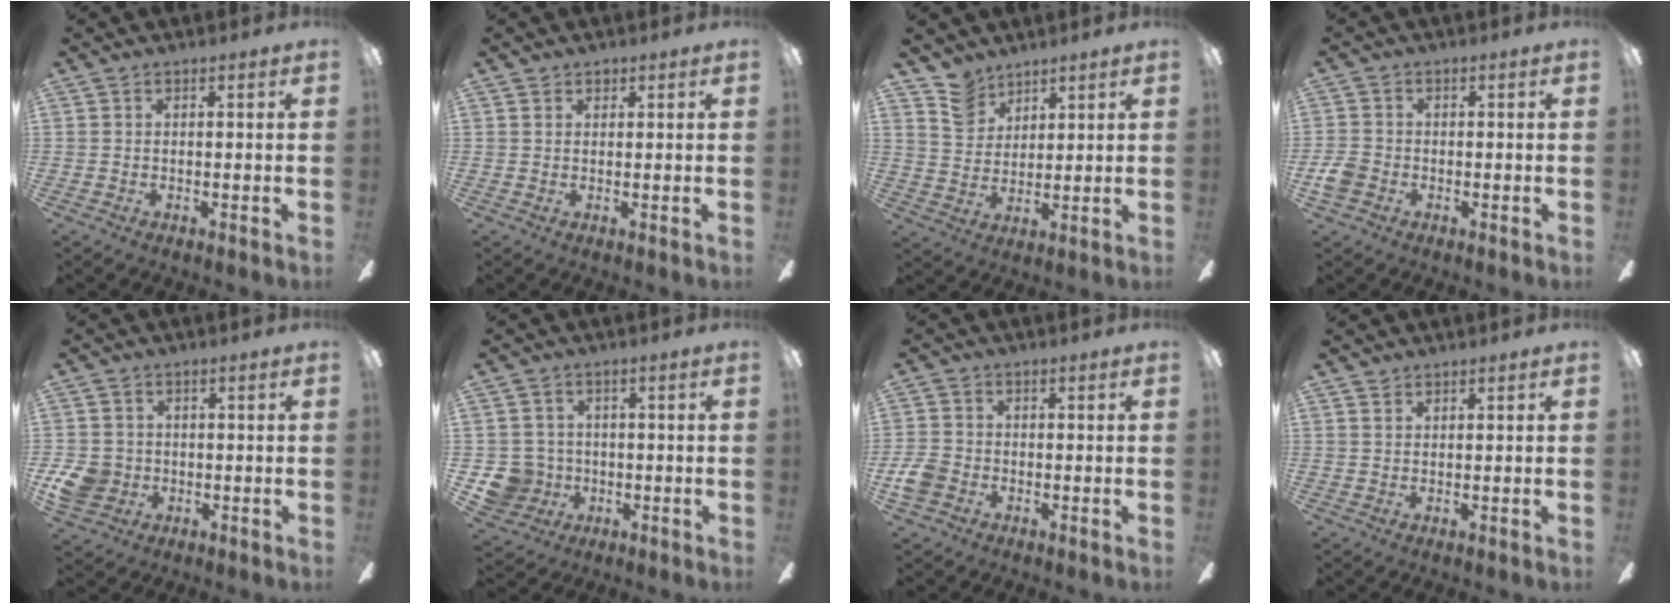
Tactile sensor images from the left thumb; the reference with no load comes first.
{"total": 1.4, "force": [1.0, 0.9, 0.3], "torque": [0.001, -0.001, 0.017]}
{"total": 8.0, "force": [6.1, 4.9, 1.6], "torque": [-0.043, -0.022, 0.119]}
{"total": 4.1, "force": [-1.5, 3.2, 2.0], "torque": [-0.043, 0.009, -0.028]}
{"total": 7.5, "force": [-1.2, 6.7, 3.0], "torque": [-0.075, 0.009, -0.022]}
{"total": 7.6, "force": [-1.3, 7.4, 1.2], "torque": [-0.054, 0.010, -0.019]}
{"total": 5.2, "force": [-1.8, 4.2, 2.6], "torque": [-0.059, 0.013, -0.034]}
{"total": 1.2, "force": [1.0, 0.7, 0.2], "torque": [-0.005, 0.001, 0.020]}